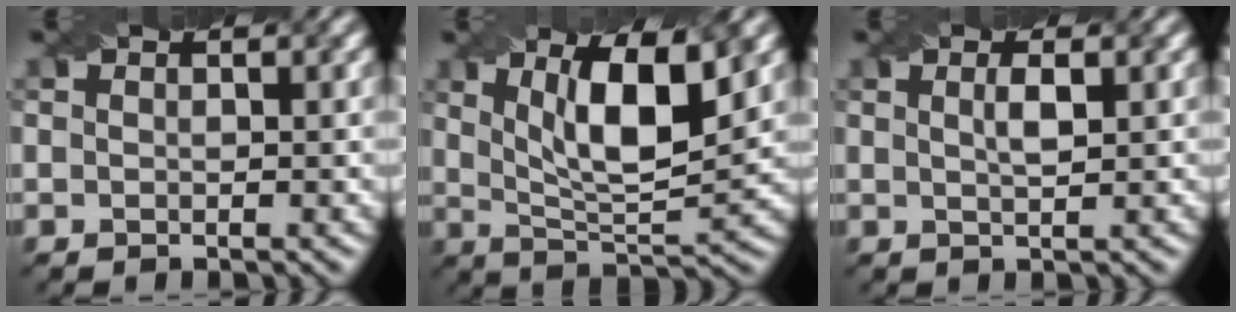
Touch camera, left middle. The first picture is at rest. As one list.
[{"total": 8.3, "force": [3.2, 2.4, 7.3], "torque": [-0.120, 0.001, 0.053]}, {"total": 1.6, "force": [0.5, 0.4, 1.5], "torque": [-0.024, 0.005, 0.008]}]